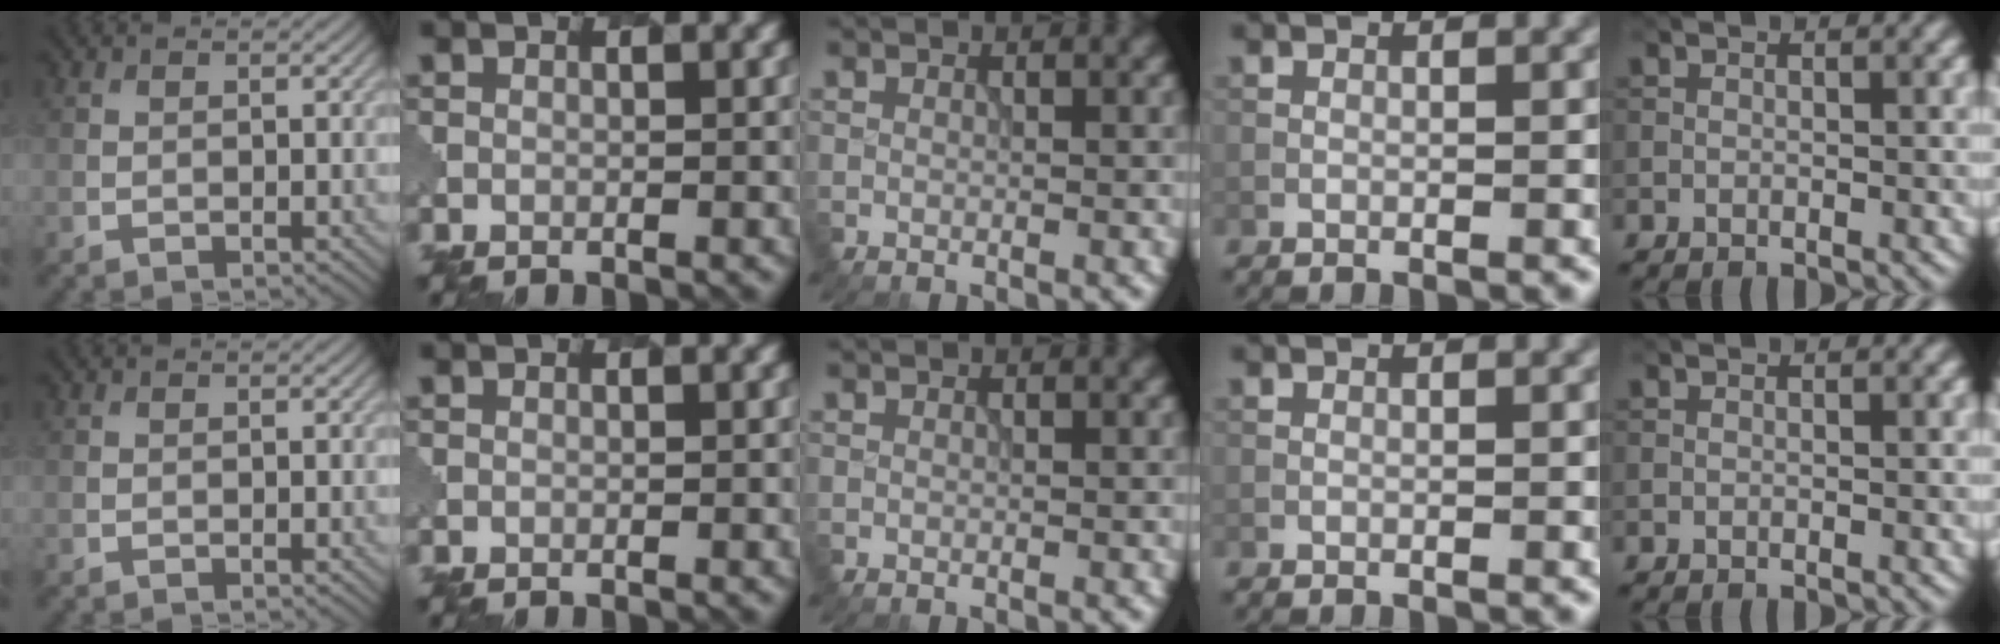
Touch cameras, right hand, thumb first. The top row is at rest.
{}